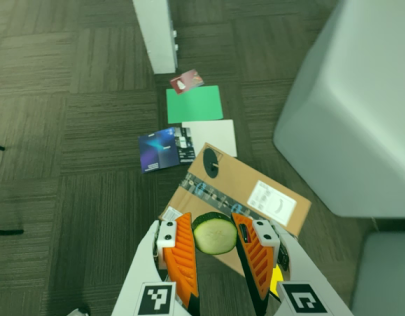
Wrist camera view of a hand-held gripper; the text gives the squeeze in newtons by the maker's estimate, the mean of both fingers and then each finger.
{"total": 10.0, "left": 10.0, "right": 10.1}